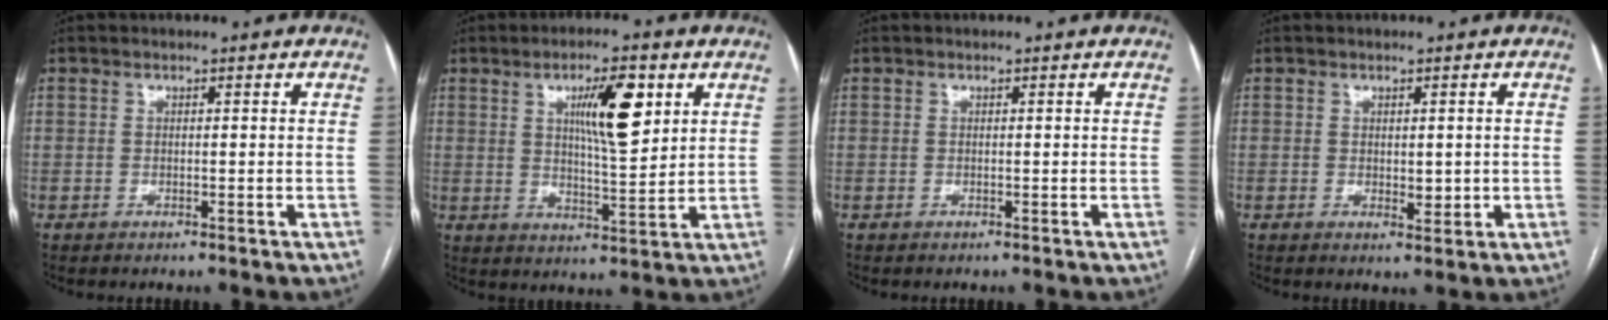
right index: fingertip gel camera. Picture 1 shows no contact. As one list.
[{"total": 9.5, "force": [3.7, 1.8, 8.6], "torque": [-0.143, 0.002, 0.062]}, {"total": 0.0}, {"total": 2.3, "force": [0.0, 1.3, 1.8], "torque": [-0.026, -0.003, 0.008]}]